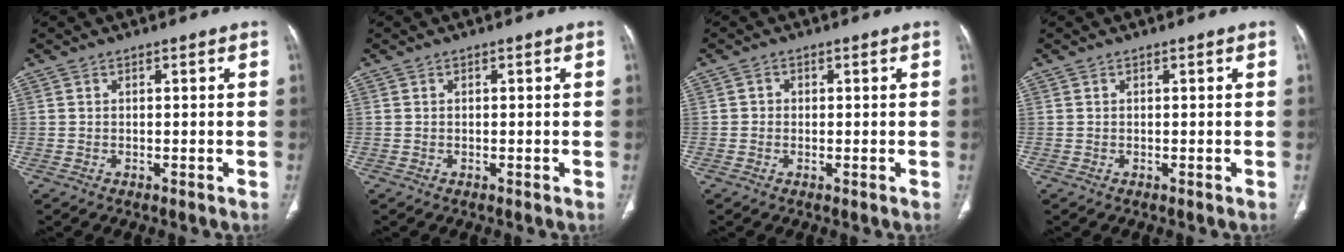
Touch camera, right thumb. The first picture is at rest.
{"total": 0.0}
{"total": 1.1, "force": [-0.1, 1.0, 0.3], "torque": [0.001, 0.003, -0.003]}
{"total": 0.0}